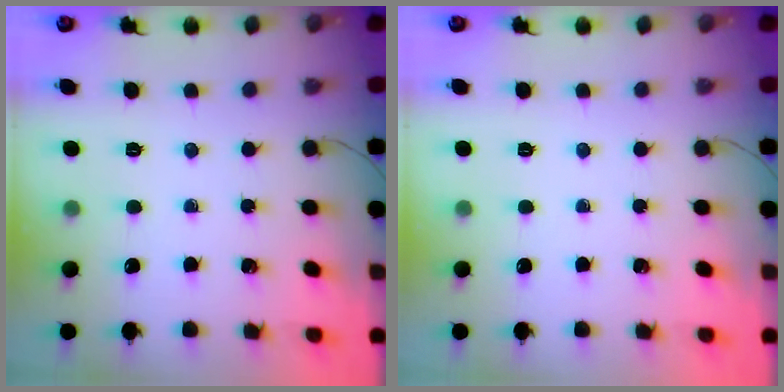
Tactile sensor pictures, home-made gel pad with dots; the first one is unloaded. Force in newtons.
{"total": 0.0}